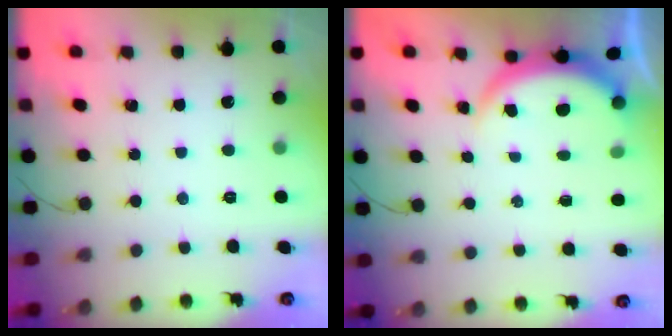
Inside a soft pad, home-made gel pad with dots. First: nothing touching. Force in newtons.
{"total": 3.8, "press": 3.8, "slide": 0.3}